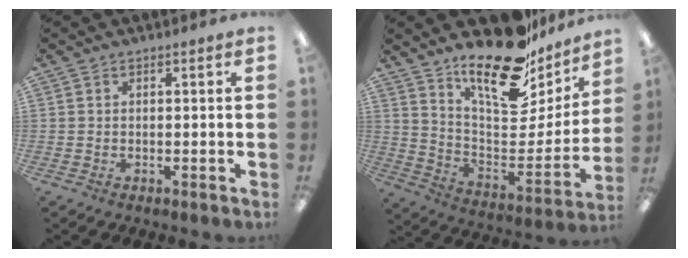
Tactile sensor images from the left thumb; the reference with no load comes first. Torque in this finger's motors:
{"motor_torque": [0.29, 0.26, 1.43, -1.34, 0.14]}